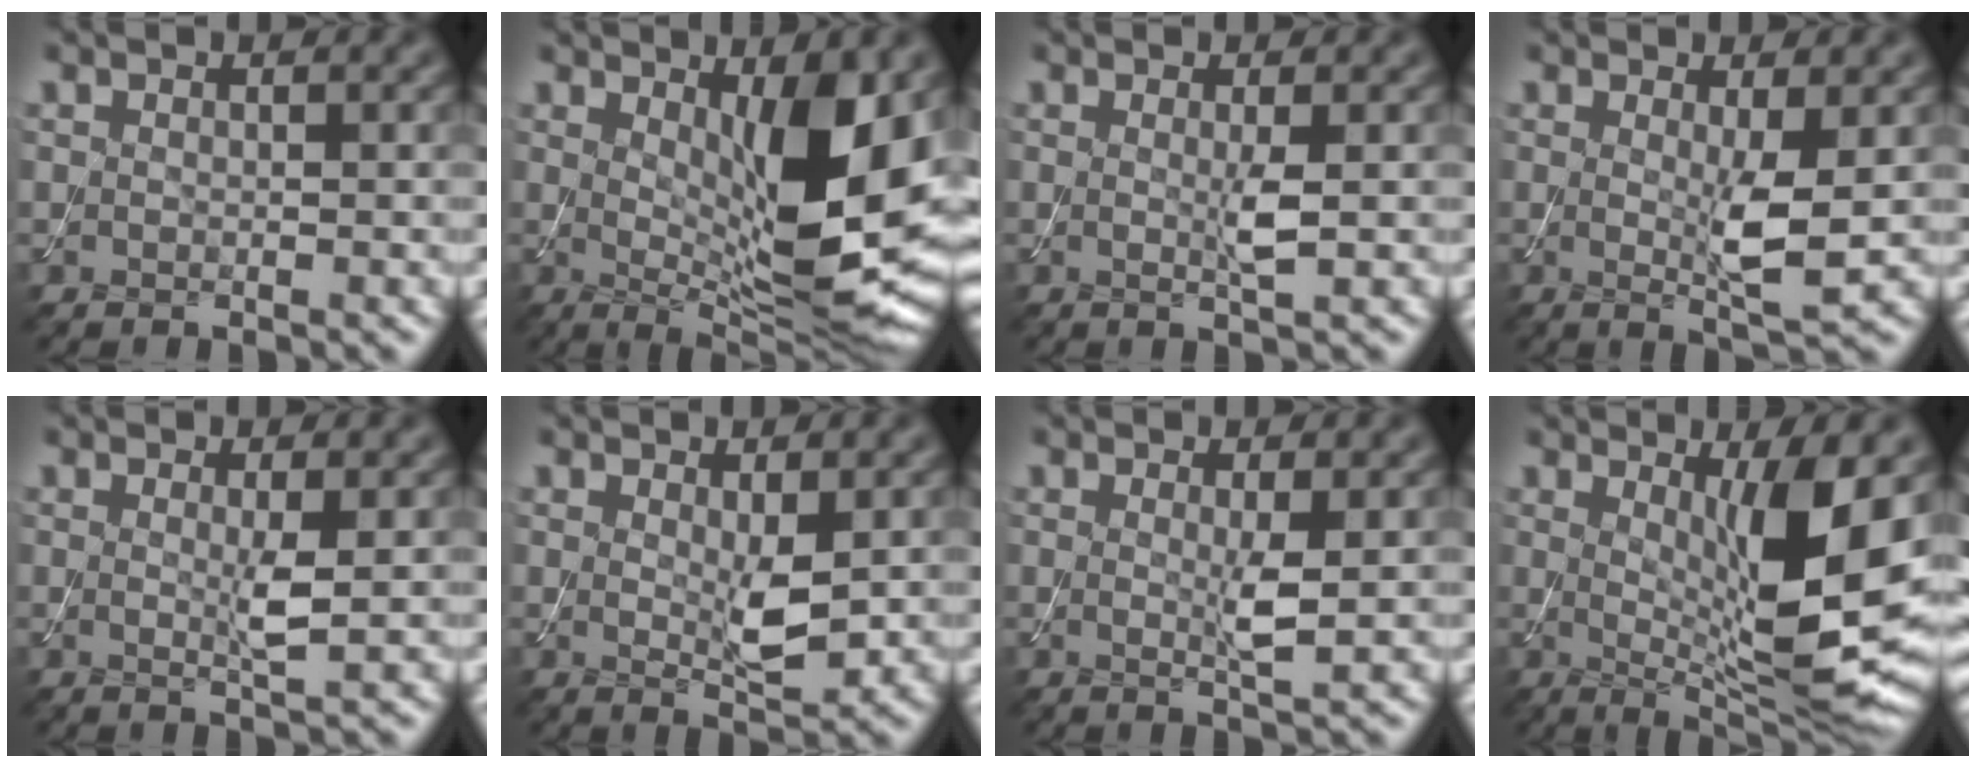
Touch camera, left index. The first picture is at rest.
{"total": 10.6, "force": [1.4, 3.3, 10.0], "torque": [-0.150, -0.021, 0.030]}
{"total": 1.7, "force": [0.1, 0.1, 1.7], "torque": [-0.034, -0.004, 0.000]}
{"total": 3.6, "force": [0.2, 0.5, 3.5], "torque": [-0.063, -0.012, 0.007]}
{"total": 1.8, "force": [0.2, 0.1, 1.8], "torque": [-0.036, -0.004, 0.002]}
{"total": 2.9, "force": [0.5, 0.9, 2.7], "torque": [-0.050, -0.007, 0.012]}
{"total": 2.0, "force": [0.3, 0.2, 2.0], "torque": [-0.040, -0.005, 0.003]}
{"total": 10.1, "force": [1.2, 2.4, 9.7], "torque": [-0.148, -0.019, 0.029]}